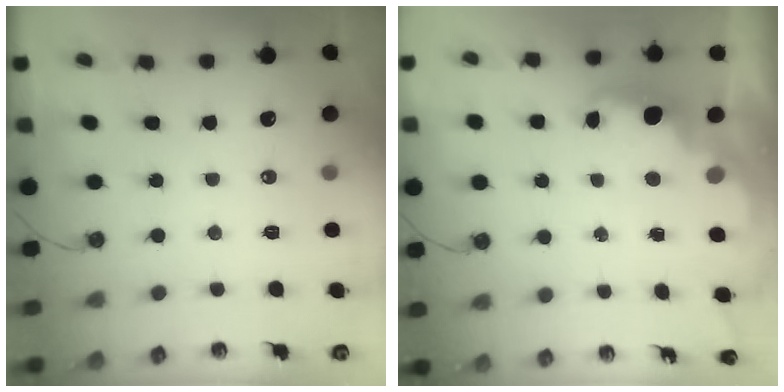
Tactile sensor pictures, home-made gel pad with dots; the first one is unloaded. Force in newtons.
{"total": 2.6, "press": 2.6, "slide": 0.5}